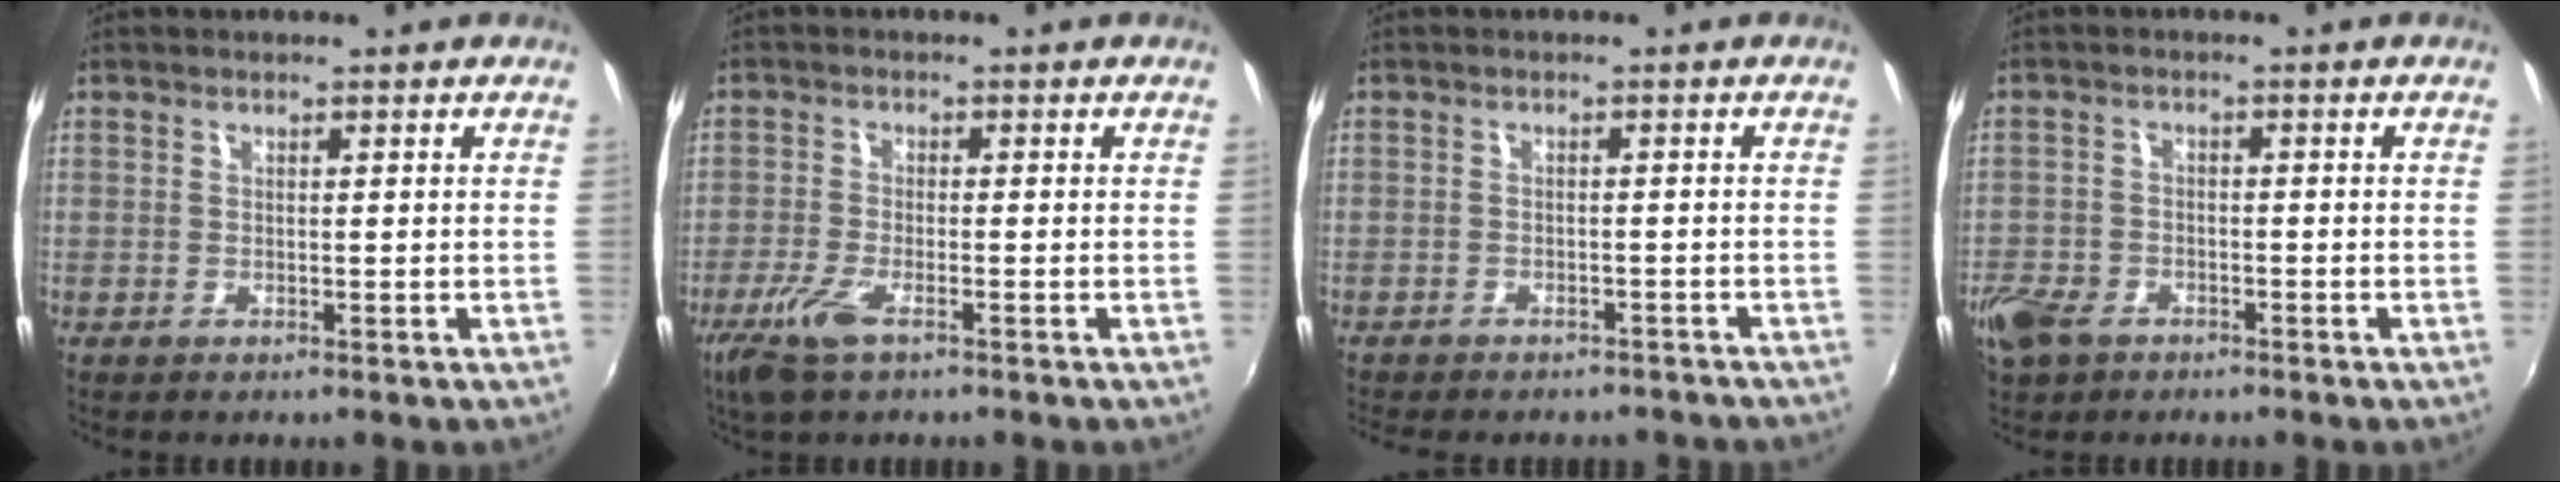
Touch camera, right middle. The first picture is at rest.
{"total": 6.1, "force": [-3.7, 1.6, 4.5], "torque": [-0.112, -0.016, -0.070]}
{"total": 9.0, "force": [-7.8, 3.0, 3.2], "torque": [-0.074, -0.014, -0.102]}
{"total": 9.2, "force": [-5.3, 6.4, 4.1], "torque": [-0.125, -0.008, -0.096]}